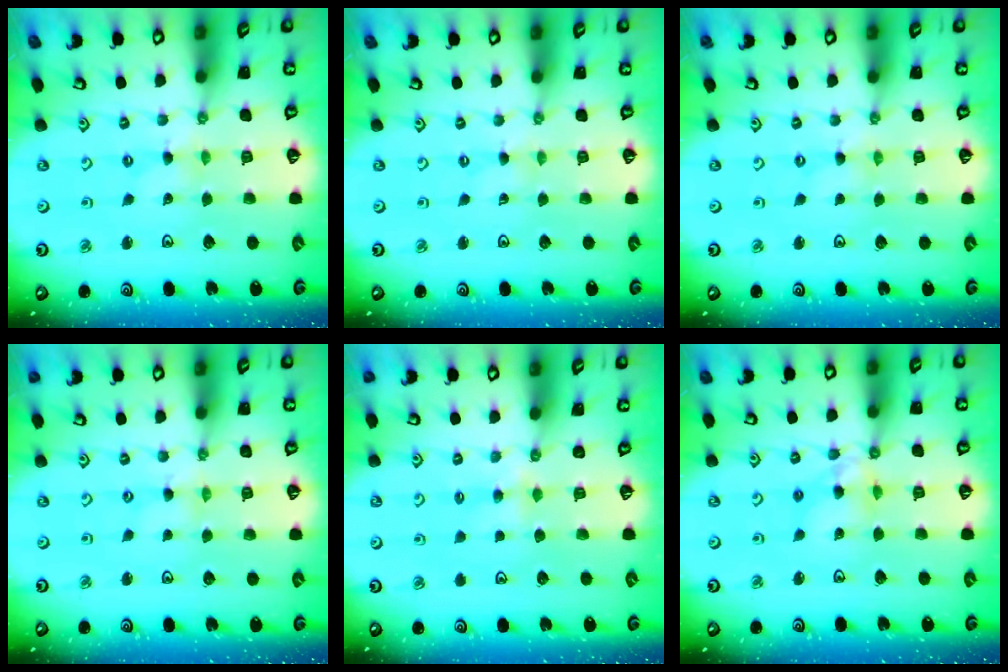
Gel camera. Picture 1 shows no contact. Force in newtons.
{"total": 0.0}
{"total": 0.7, "press": 0.7, "slide": 0.1}
{"total": 0.8, "press": 0.8, "slide": 0.1}
{"total": 3.9, "press": 3.8, "slide": 0.4}
{"total": 8.5, "press": 8.4, "slide": 0.8}